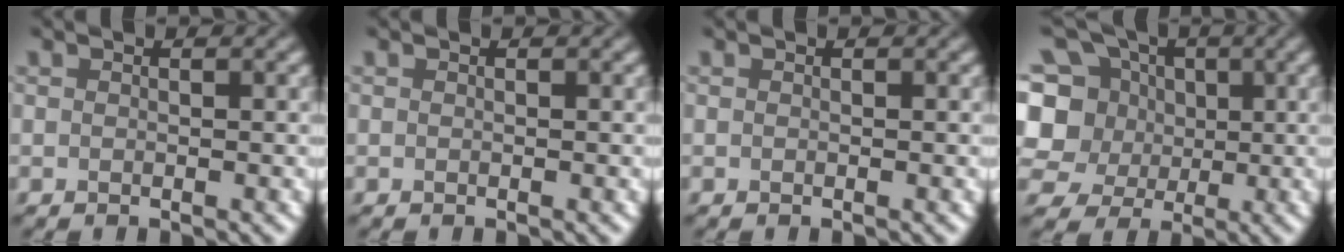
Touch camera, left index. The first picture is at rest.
{"total": 0.0}
{"total": 0.0}
{"total": 9.6, "force": [2.1, 8.2, 4.4], "torque": [-0.116, 0.036, 0.006]}